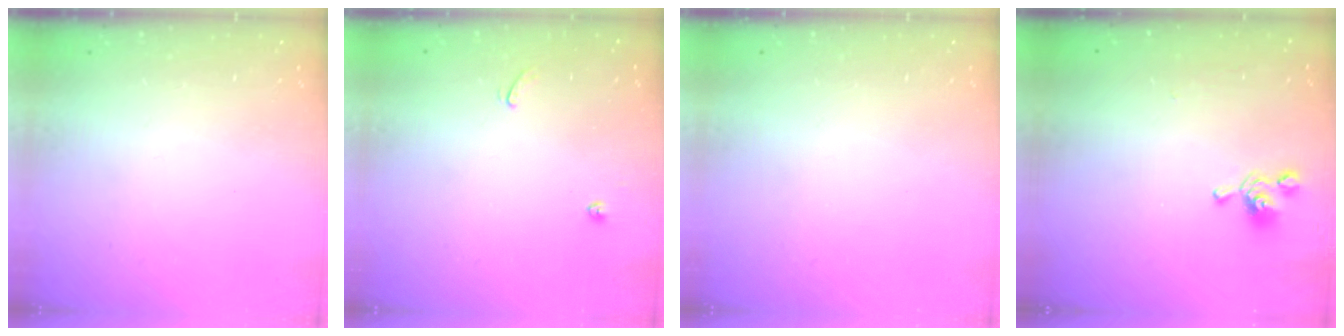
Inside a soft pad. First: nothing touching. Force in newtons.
{"total": 3.3, "press": 3.2, "slide": 0.4}
{"total": 0.0}
{"total": 2.3, "press": 2.2, "slide": 0.8}